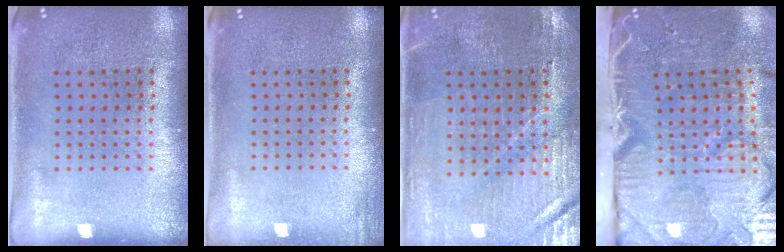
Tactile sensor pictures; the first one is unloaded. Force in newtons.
{"total": 0.9, "press": 0.9, "slide": 0.1}
{"total": 1.1, "press": 1.1, "slide": 0.2}
{"total": 5.4, "press": 4.4, "slide": 3.1}